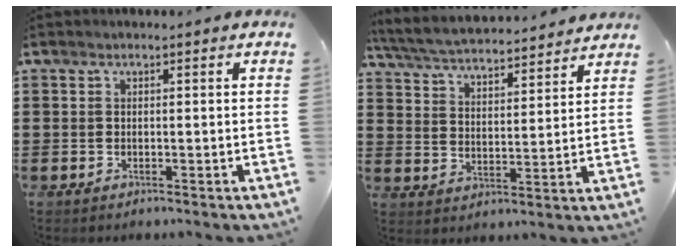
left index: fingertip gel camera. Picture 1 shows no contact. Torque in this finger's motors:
{"motor_torque": [2.14, 0.00, 1.05, 0.21]}